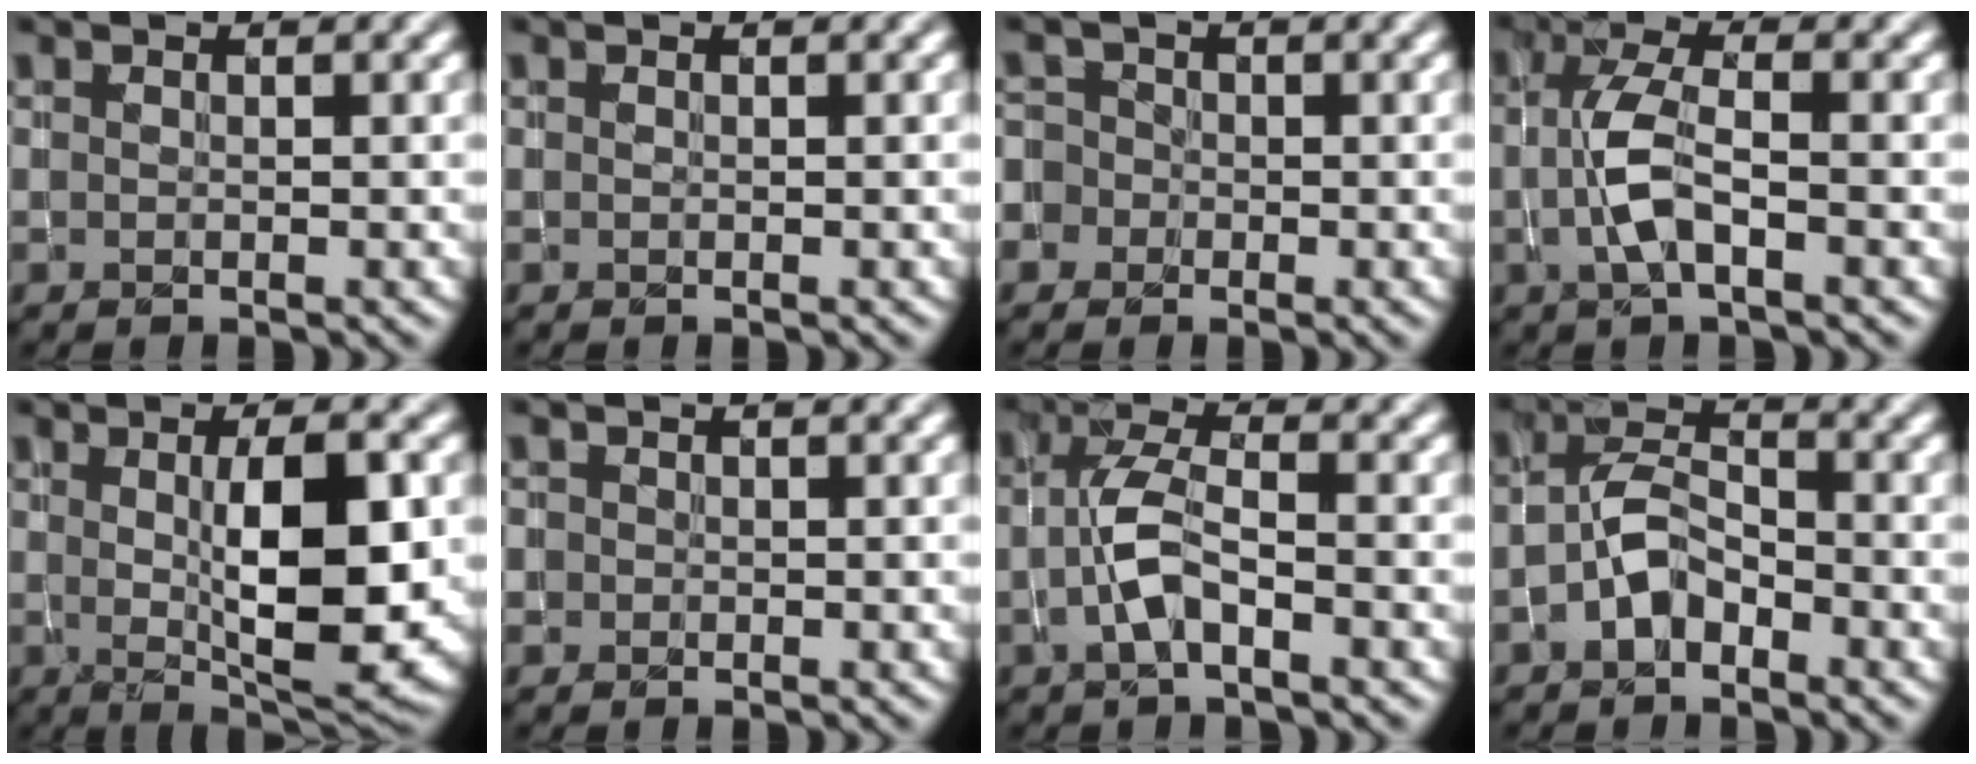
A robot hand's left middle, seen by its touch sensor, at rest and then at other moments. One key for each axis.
{"total": 0.0}
{"total": 3.1, "fx": -1.1, "fy": 2.9, "fz": 0.5, "tx": 0.014, "ty": 0.018, "tz": -0.051}
{"total": 3.9, "fx": -0.7, "fy": 1.4, "fz": 3.6, "tx": -0.085, "ty": 0.002, "tz": -0.016}
{"total": 8.4, "fx": 0.3, "fy": 2.4, "fz": 8.0, "tx": -0.118, "ty": -0.008, "tz": 0.010}
{"total": 0.5, "fx": -0.2, "fy": 0.5, "fz": -0.1, "tx": 0.004, "ty": 0.000, "tz": -0.005}
{"total": 3.7, "fx": -1.1, "fy": 1.3, "fz": 3.3, "tx": -0.075, "ty": 0.005, "tz": -0.028}
{"total": 3.3, "fx": -1.9, "fy": 1.7, "fz": 2.0, "tx": -0.037, "ty": 0.012, "tz": -0.043}